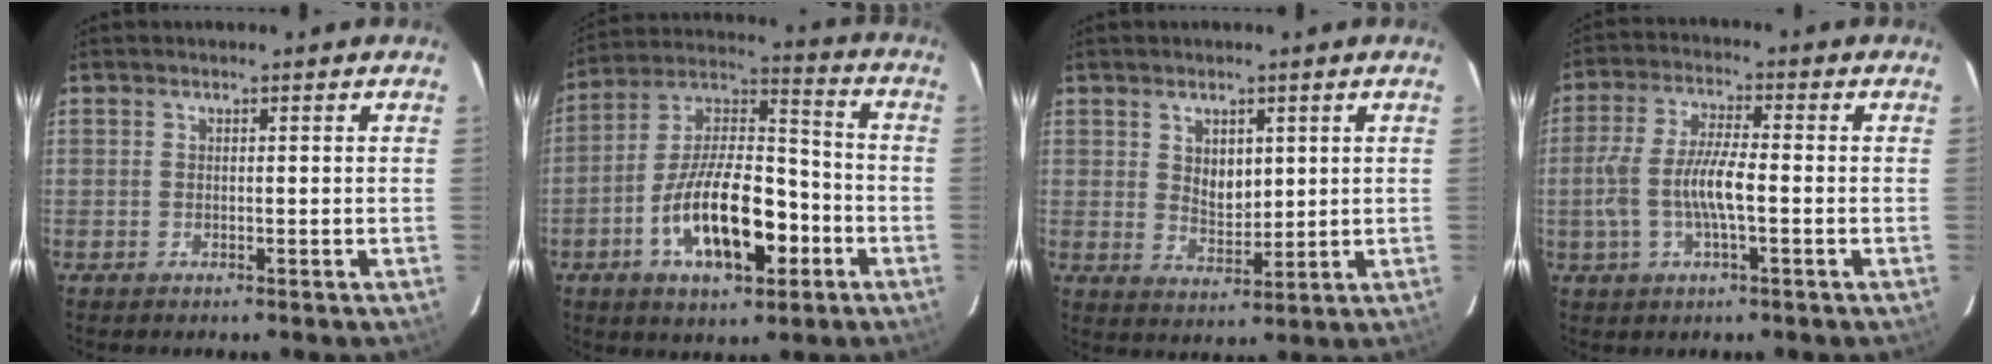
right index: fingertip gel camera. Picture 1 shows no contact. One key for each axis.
{"total": 18.3, "fx": -6.9, "fy": 8.0, "fz": 14.9, "tx": -0.279, "ty": 0.011, "tz": -0.114}
{"total": 5.2, "fx": 1.8, "fy": 3.5, "fz": 3.4, "tx": -0.052, "ty": -0.001, "tz": 0.036}
{"total": 8.9, "fx": -1.7, "fy": 2.3, "fz": 8.5, "tx": -0.175, "ty": 0.002, "tz": -0.032}